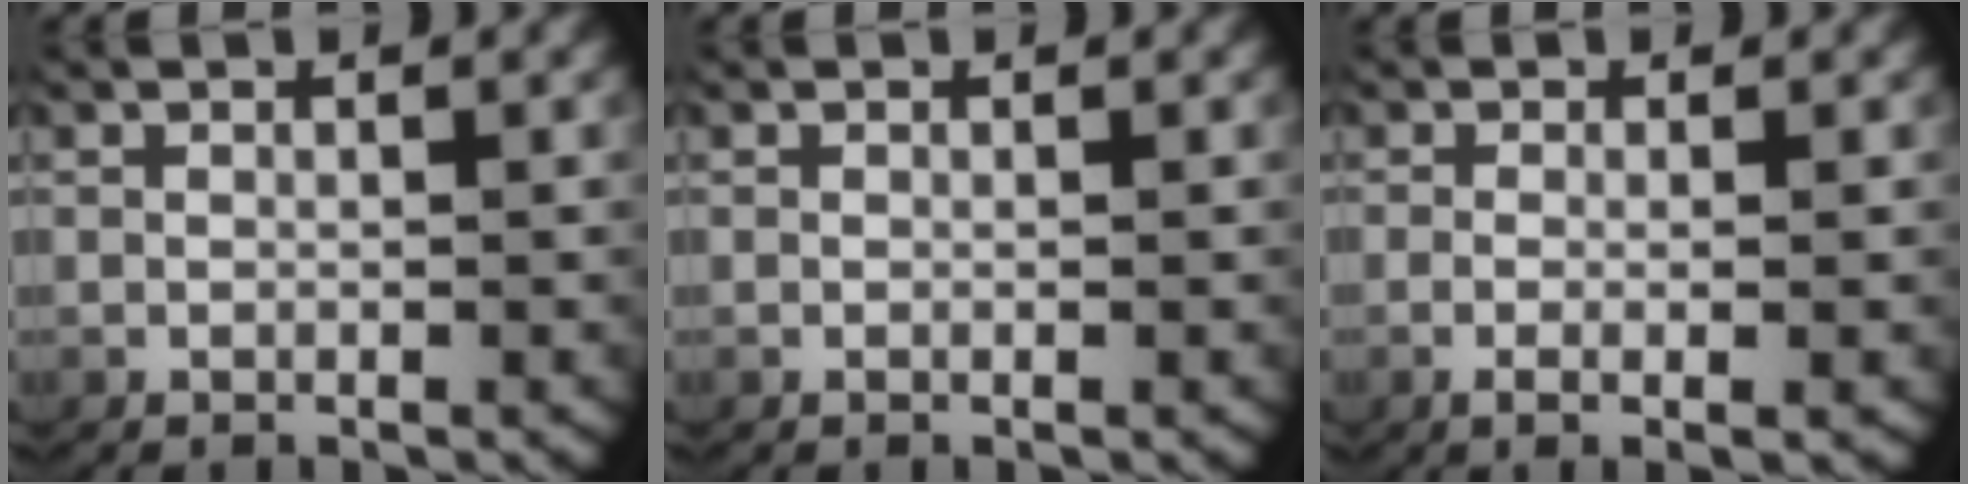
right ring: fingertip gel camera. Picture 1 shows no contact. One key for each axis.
{"total": 0.0}
{"total": 2.6, "fx": -0.8, "fy": 0.3, "fz": 2.4, "tx": -0.052, "ty": -0.014, "tz": -0.007}